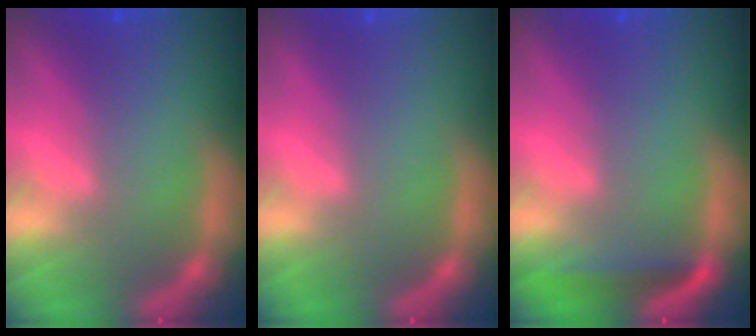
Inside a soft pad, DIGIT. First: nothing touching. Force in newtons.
{"total": 0.0}
{"total": 2.5}